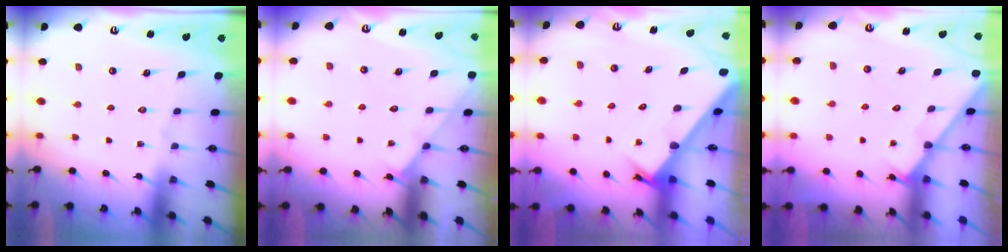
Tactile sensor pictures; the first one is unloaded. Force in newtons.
{"total": 2.6, "press": 2.6, "slide": 0.3}
{"total": 2.6, "press": 2.6, "slide": 0.3}
{"total": 2.2, "press": 2.2, "slide": 0.2}